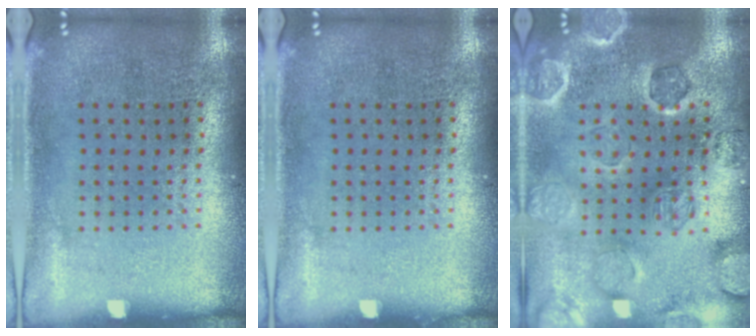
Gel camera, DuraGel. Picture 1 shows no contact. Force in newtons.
{"total": 0.0}
{"total": 1.6, "press": 1.6, "slide": 0.2}